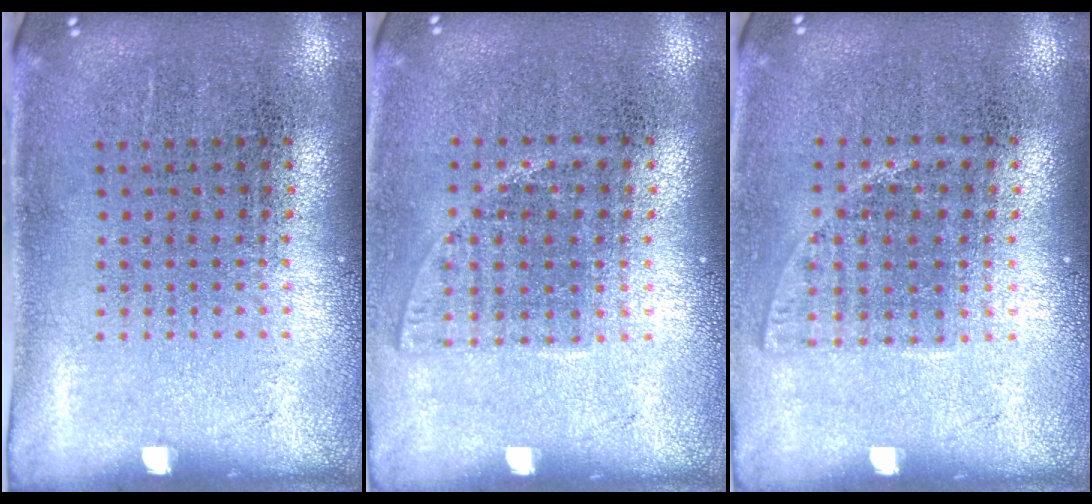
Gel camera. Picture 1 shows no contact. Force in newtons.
{"total": 1.0, "press": 0.9, "slide": 0.5}
{"total": 1.0, "press": 0.9, "slide": 0.5}